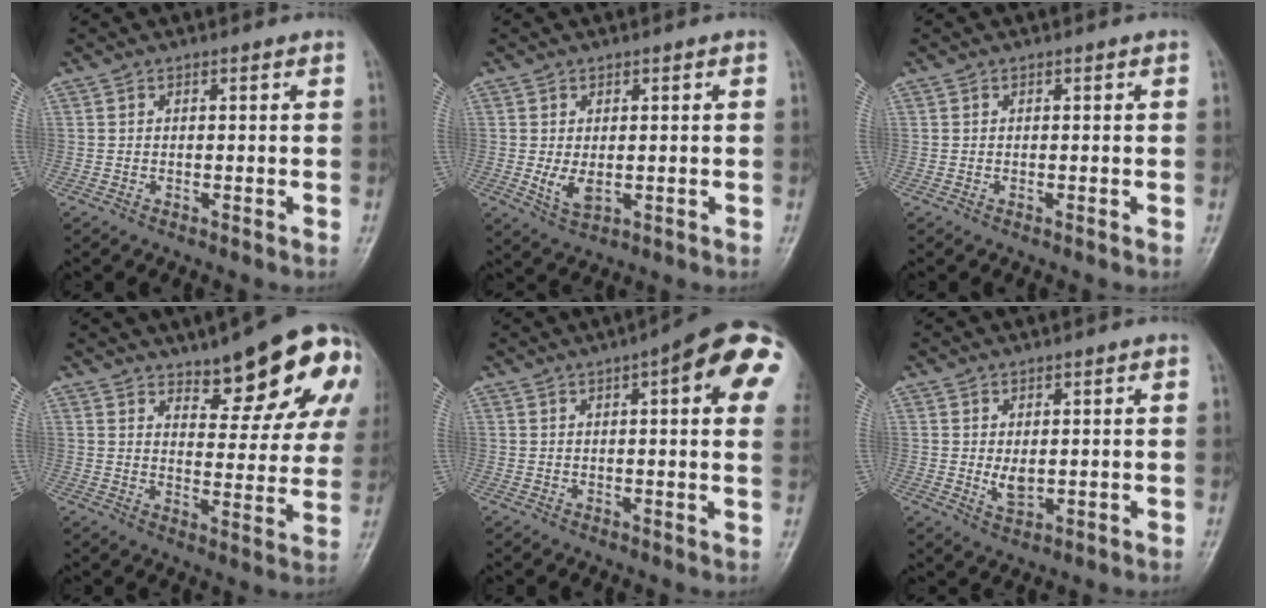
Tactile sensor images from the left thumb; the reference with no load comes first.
{"total": 4.1, "force": [-0.3, 2.3, 3.4], "torque": [-0.063, -0.005, 0.003]}
{"total": 0.0}
{"total": 16.1, "force": [9.4, 5.4, 11.9], "torque": [-0.115, -0.046, 0.130]}
{"total": 16.1, "force": [5.2, 4.1, 14.7], "torque": [-0.173, 0.005, 0.054]}
{"total": 3.7, "force": [0.2, 2.1, 3.1], "torque": [-0.046, -0.007, 0.011]}